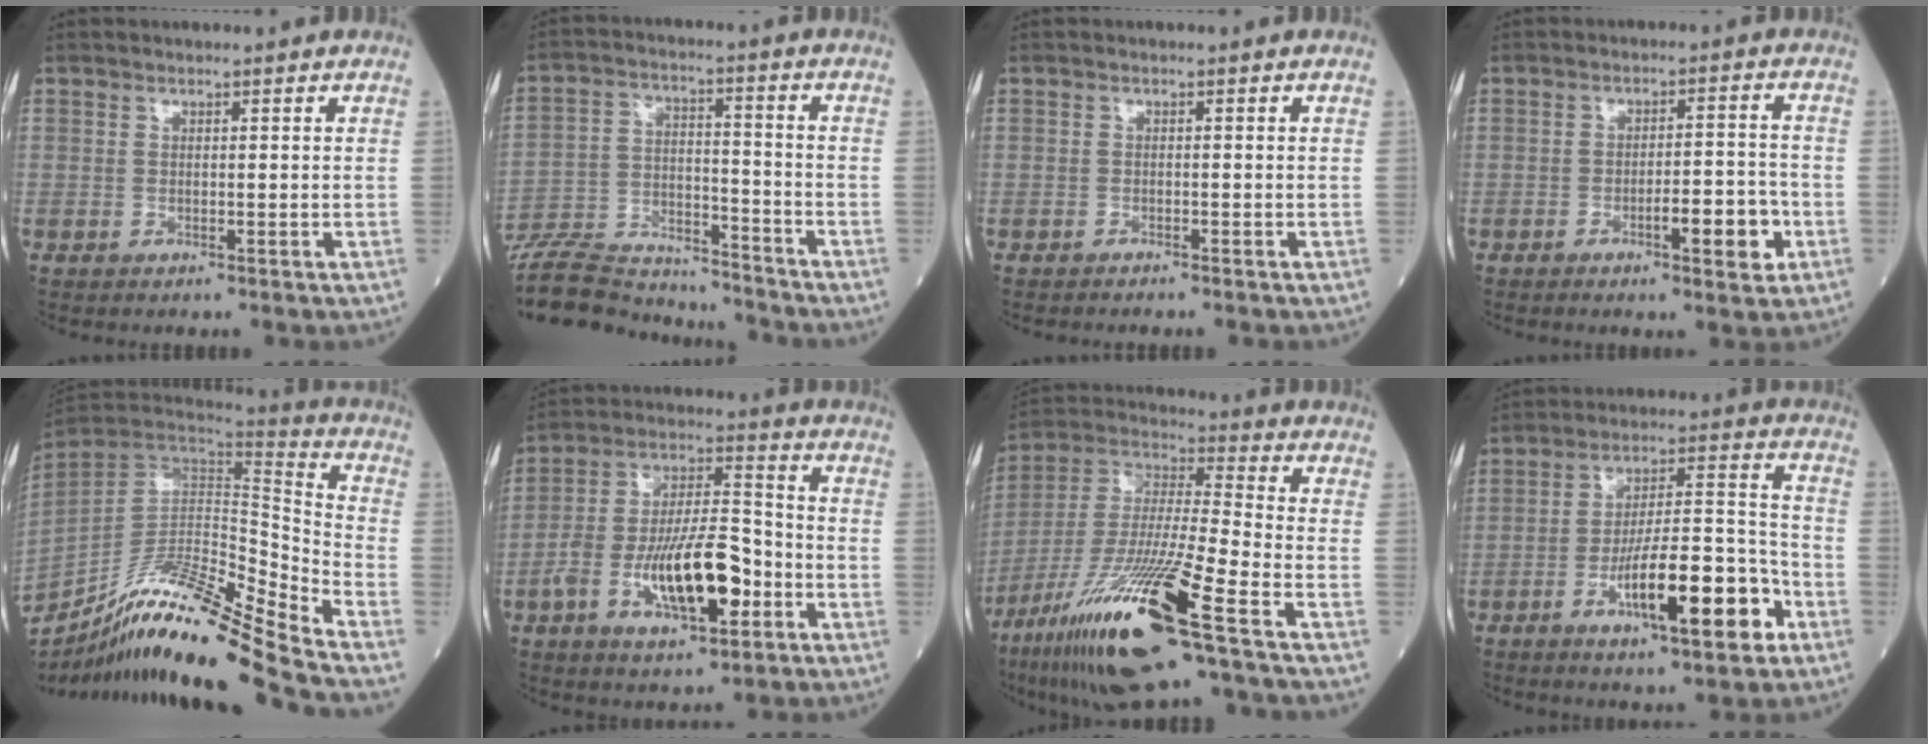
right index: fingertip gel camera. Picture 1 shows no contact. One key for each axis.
{"total": 18.6, "fx": -17.7, "fy": 3.4, "fz": 4.4, "tx": -0.103, "ty": 0.012, "tz": -0.285}
{"total": 1.8, "fx": -1.7, "fy": 0.2, "fz": 0.7, "tx": -0.011, "ty": -0.001, "tz": -0.020}
{"total": 6.5, "fx": -2.7, "fy": 1.3, "fz": 5.8, "tx": -0.082, "ty": 0.003, "tz": -0.038}
{"total": 22.4, "fx": -18.5, "fy": -1.3, "fz": 12.5, "tx": -0.226, "ty": -0.027, "tz": -0.332}
{"total": 15.1, "fx": -5.3, "fy": 4.7, "fz": 13.3, "tx": -0.251, "ty": 0.009, "tz": -0.091}
{"total": 22.6, "fx": -12.4, "fy": 1.3, "fz": 18.8, "tx": -0.382, "ty": -0.054, "tz": -0.229}
{"total": 15.0, "fx": -6.6, "fy": 2.7, "fz": 13.2, "tx": -0.217, "ty": 0.010, "tz": -0.104}